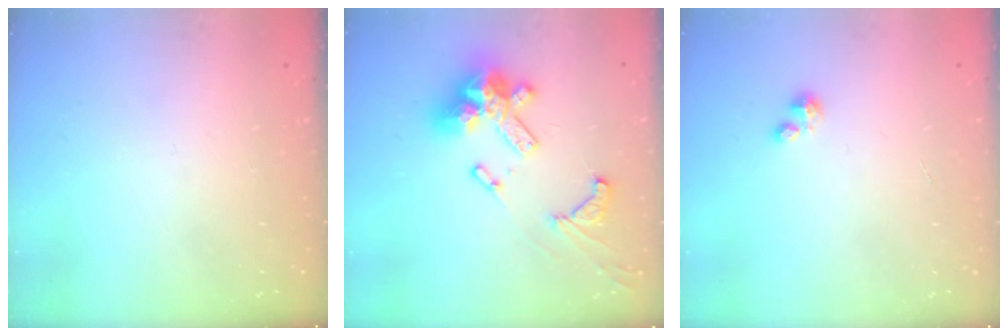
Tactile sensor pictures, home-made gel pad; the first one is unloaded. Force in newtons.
{"total": 18.7, "press": 18.6, "slide": 1.9}
{"total": 0.9, "press": 0.9, "slide": 0.3}